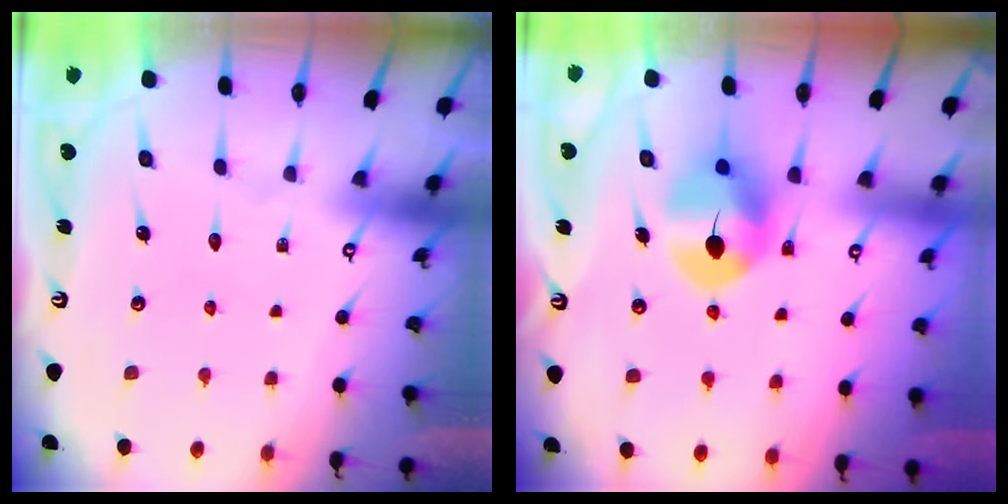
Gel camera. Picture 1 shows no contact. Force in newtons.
{"total": 7.4, "press": 7.3, "slide": 1.1}